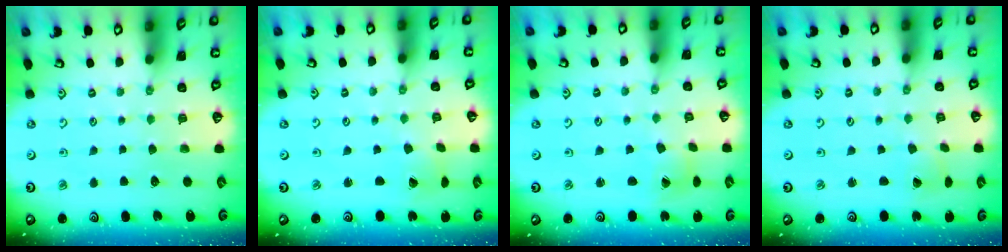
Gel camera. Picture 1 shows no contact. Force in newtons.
{"total": 1.2, "press": 1.2, "slide": 0.2}
{"total": 2.5, "press": 2.5, "slide": 0.3}
{"total": 1.8, "press": 1.8, "slide": 0.1}